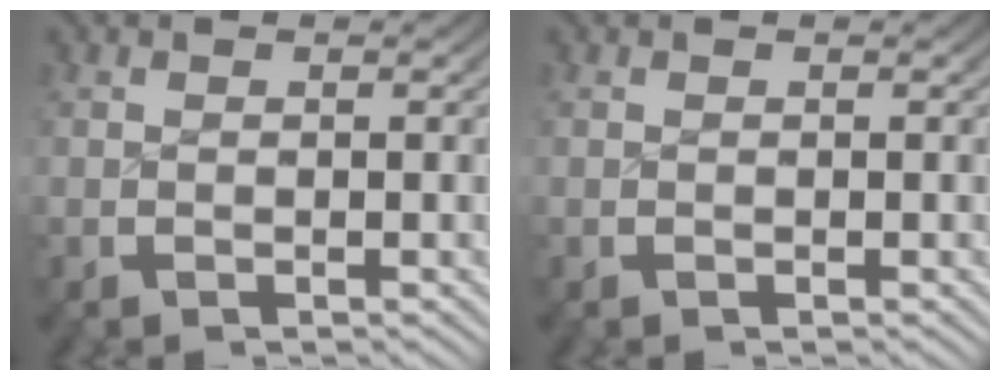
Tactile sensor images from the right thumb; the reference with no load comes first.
{"total": 0.0}